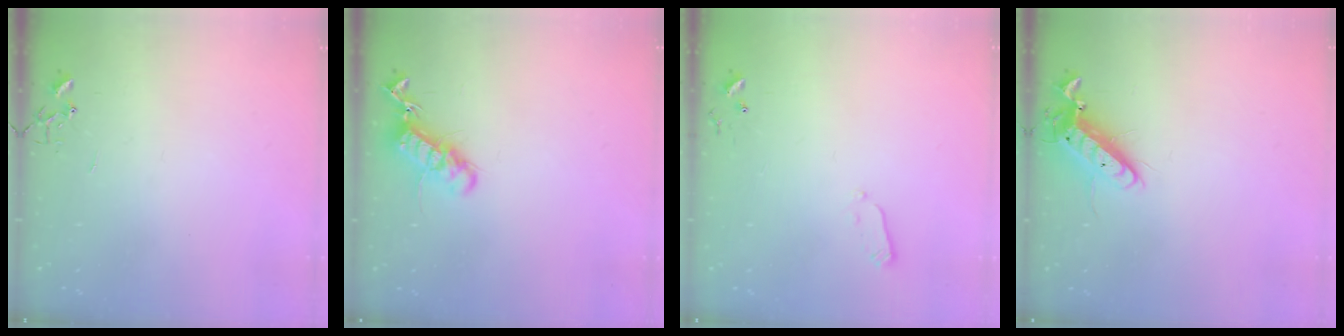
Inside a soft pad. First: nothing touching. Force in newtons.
{"total": 13.3, "press": 13.3, "slide": 0.9}
{"total": 4.0, "press": 3.9, "slide": 1.0}
{"total": 12.2, "press": 12.0, "slide": 2.3}